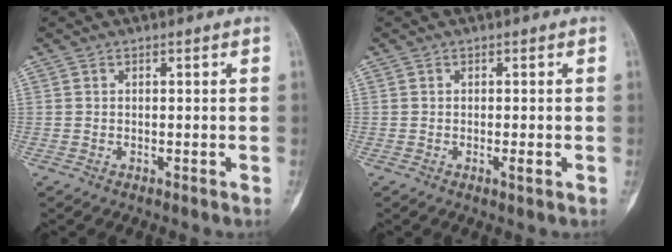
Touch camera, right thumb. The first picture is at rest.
{"total": 1.3, "force": [-0.4, 0.2, 1.2], "torque": [-0.018, -0.003, -0.006]}